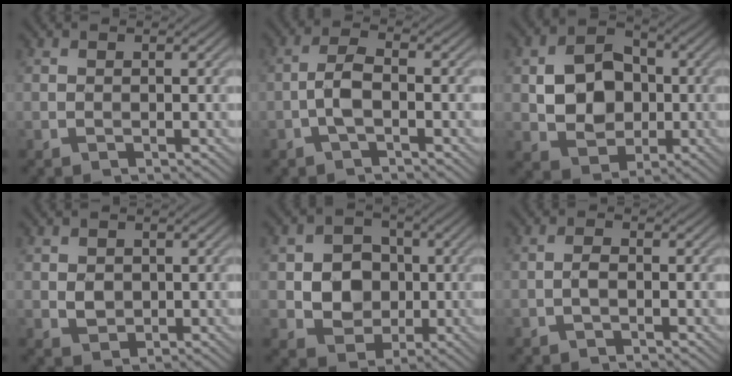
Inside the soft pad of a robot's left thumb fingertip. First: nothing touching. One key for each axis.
{"total": 3.4, "fx": -1.2, "fy": 1.1, "fz": 2.9, "tx": -0.066, "ty": 0.006, "tz": -0.032}
{"total": 8.0, "fx": 0.0, "fy": 6.3, "fz": 4.9, "tx": -0.097, "ty": 0.003, "tz": -0.007}
{"total": 2.1, "fx": 0.3, "fy": 1.7, "fz": 1.1, "tx": -0.028, "ty": -0.004, "tz": 0.008}
{"total": 6.9, "fx": -0.3, "fy": 6.0, "fz": 3.5, "tx": -0.074, "ty": -0.002, "tz": -0.020}
{"total": 1.3, "fx": -0.5, "fy": 0.5, "fz": 1.1, "tx": -0.023, "ty": 0.004, "tz": -0.013}